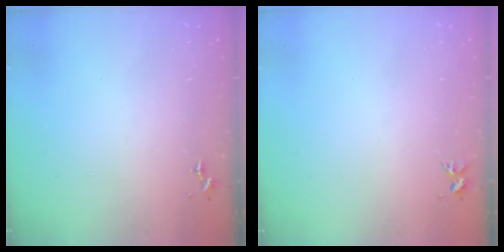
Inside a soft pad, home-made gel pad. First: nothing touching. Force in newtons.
{"total": 3.7, "press": 3.6, "slide": 0.4}